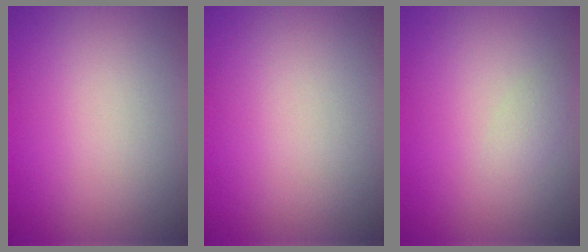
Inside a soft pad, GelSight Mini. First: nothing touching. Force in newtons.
{"total": 0.0}
{"total": 1.1, "press": 1.1, "slide": 0.0}